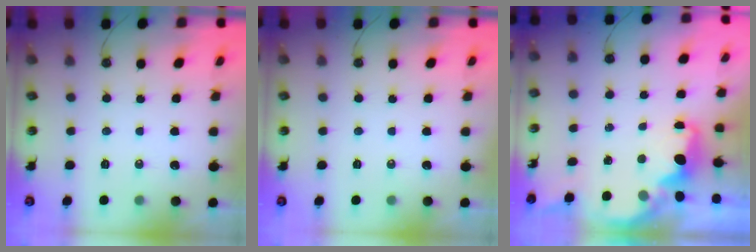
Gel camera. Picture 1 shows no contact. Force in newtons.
{"total": 0.0}
{"total": 2.1, "press": 2.0, "slide": 0.8}